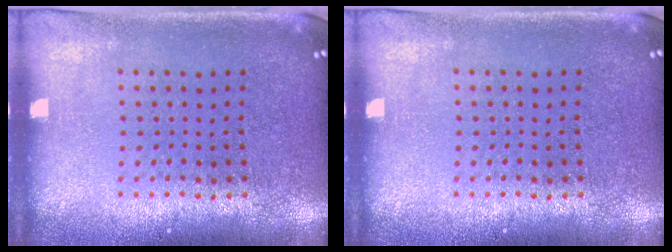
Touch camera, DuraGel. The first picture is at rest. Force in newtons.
{"total": 0.0}